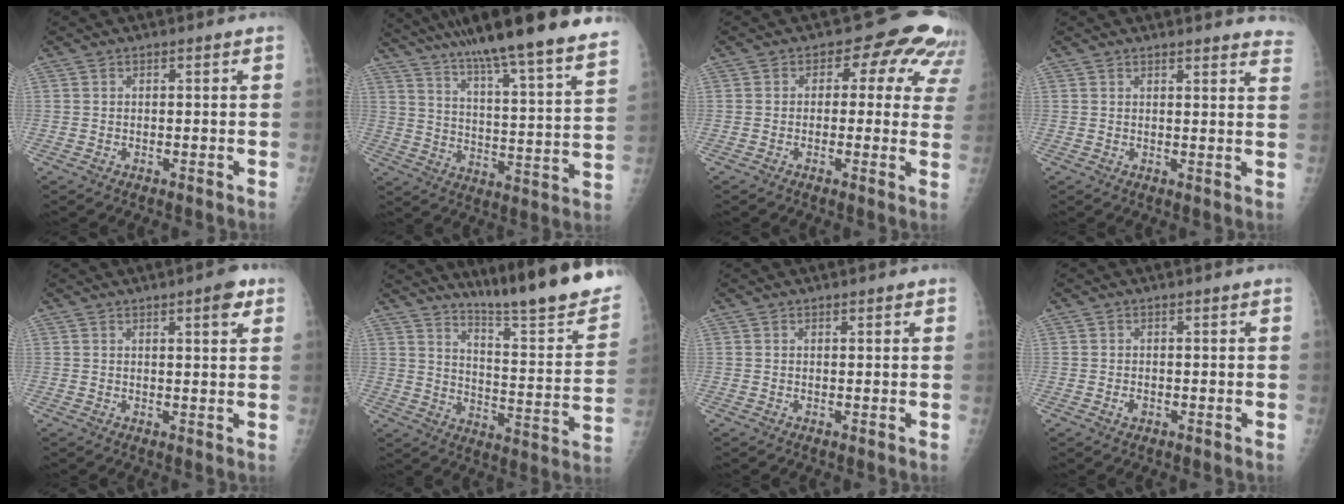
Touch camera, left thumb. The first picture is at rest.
{"total": 26.9, "force": [22.2, 1.8, 15.0], "torque": [-0.216, -0.100, 0.316]}
{"total": 10.6, "force": [4.6, 6.9, 6.7], "torque": [-0.020, -0.006, 0.028]}
{"total": 11.0, "force": [10.5, 1.4, 2.8], "torque": [0.002, -0.059, 0.094]}
{"total": 4.1, "force": [2.4, 1.0, 3.2], "torque": [-0.038, -0.010, 0.029]}
{"total": 21.7, "force": [18.3, 1.0, 11.6], "torque": [-0.149, -0.146, 0.261]}
{"total": 0.9, "force": [0.7, 0.2, 0.6], "torque": [-0.007, -0.003, 0.010]}
{"total": 1.0, "force": [0.0, 0.6, 0.9], "torque": [-0.015, 0.006, 0.003]}